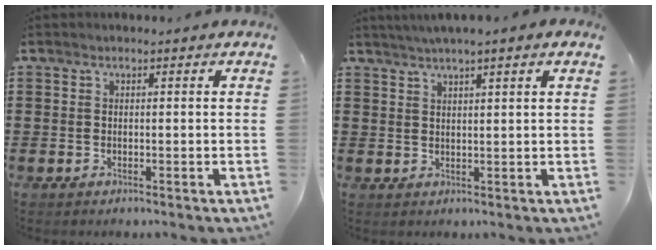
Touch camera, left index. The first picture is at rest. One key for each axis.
{"total": 2.1, "fx": 1.8, "fy": -0.3, "fz": 1.1, "tx": -0.025, "ty": 0.001, "tz": 0.034}